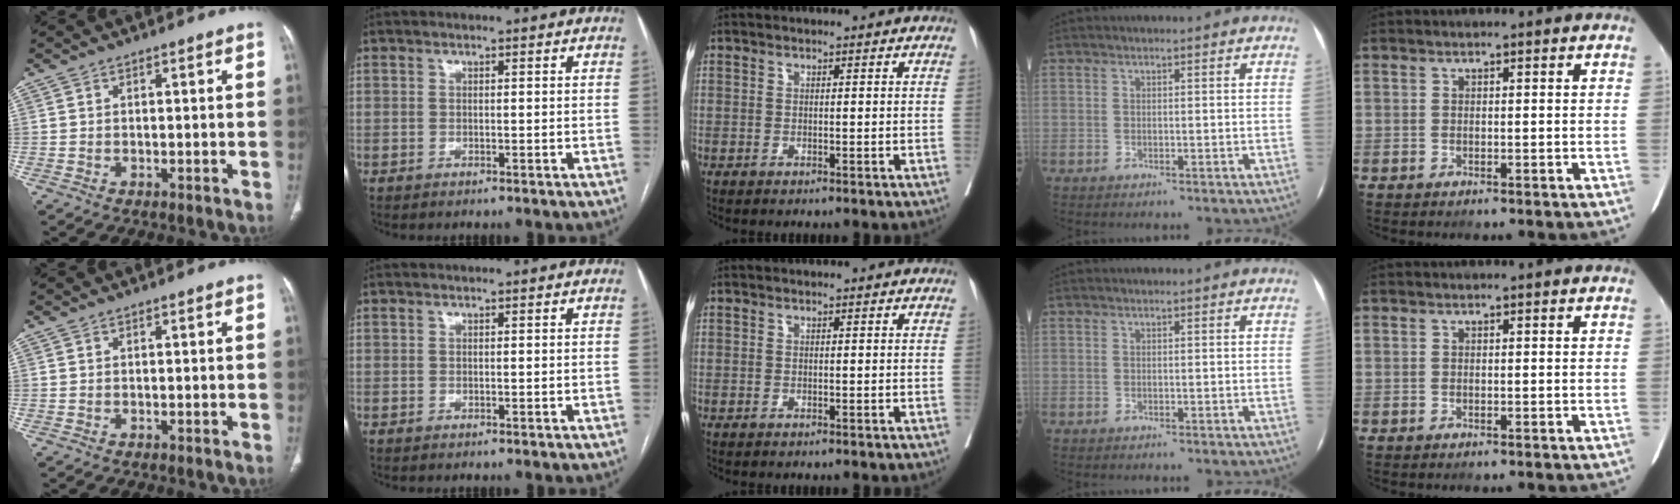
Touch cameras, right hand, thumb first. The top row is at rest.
{}